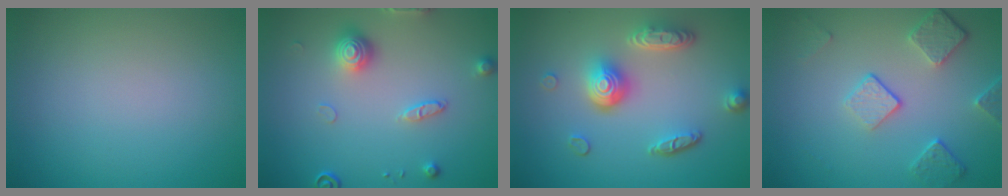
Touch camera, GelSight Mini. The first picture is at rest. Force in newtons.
{"total": 3.0, "press": 2.8, "slide": 0.9}
{"total": 5.1, "press": 3.8, "slide": 3.4}
{"total": 4.0, "press": 3.1, "slide": 2.5}